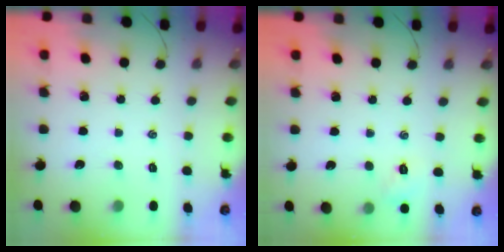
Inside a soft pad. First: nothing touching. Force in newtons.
{"total": 2.1, "press": 2.0, "slide": 0.6}